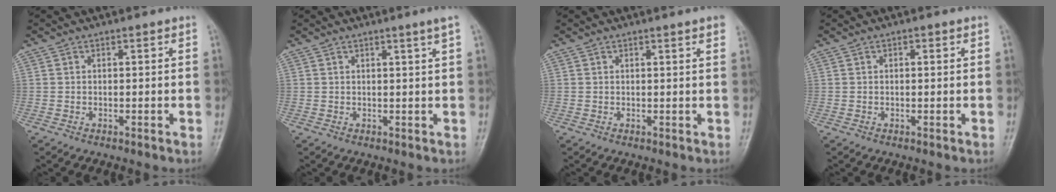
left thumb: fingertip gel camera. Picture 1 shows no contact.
{"total": 2.0, "force": [1.2, -0.8, 1.4], "torque": [-0.024, -0.011, 0.019]}
{"total": 2.1, "force": [1.6, -0.2, 1.4], "torque": [-0.017, 0.000, 0.014]}
{"total": 0.8, "force": [0.2, 0.4, 0.6], "torque": [-0.008, 0.001, 0.003]}